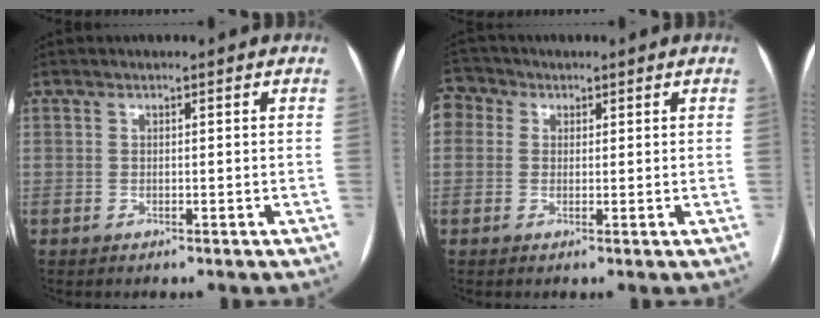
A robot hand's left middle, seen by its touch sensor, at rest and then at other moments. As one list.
[{"total": 5.1, "force": [1.7, 4.3, 2.1], "torque": [-0.056, 0.027, 0.030]}]